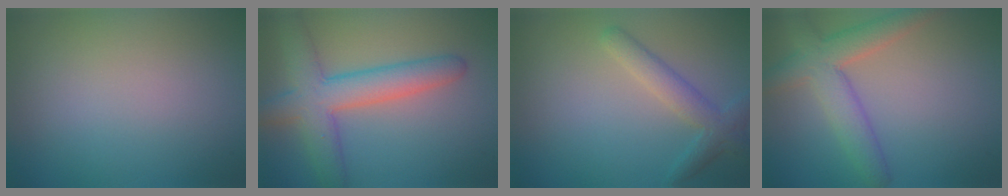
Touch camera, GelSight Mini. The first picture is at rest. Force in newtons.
{"total": 6.2, "press": 6.2, "slide": 0.3}
{"total": 2.9, "press": 2.9, "slide": 0.1}
{"total": 4.9, "press": 4.9, "slide": 0.3}